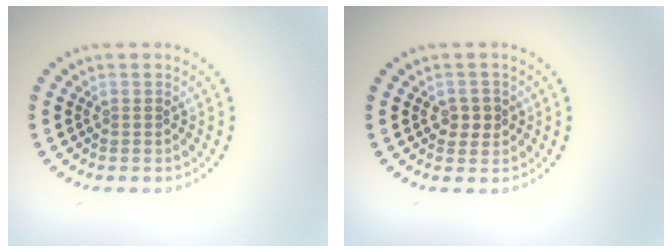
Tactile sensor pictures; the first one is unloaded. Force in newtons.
{"total": 1.8, "press": 1.8, "slide": 0.3}